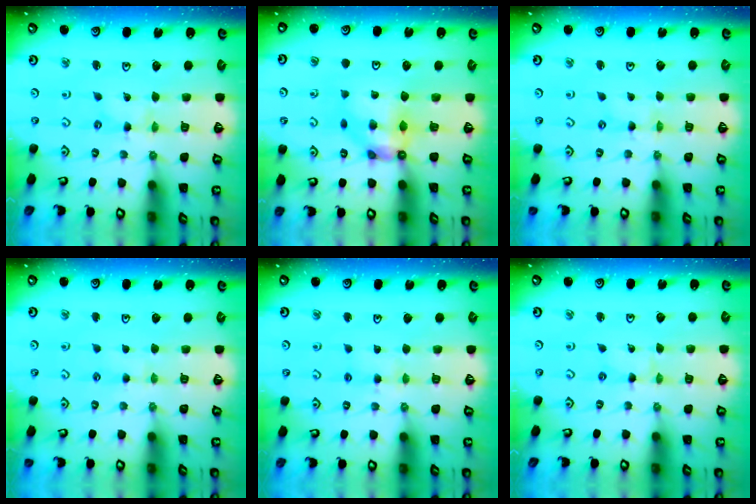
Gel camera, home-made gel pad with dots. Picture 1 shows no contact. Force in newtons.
{"total": 6.6, "press": 6.6, "slide": 0.6}
{"total": 0.0}
{"total": 2.4, "press": 2.3, "slide": 0.4}
{"total": 5.6, "press": 5.6, "slide": 0.6}
{"total": 0.6, "press": 0.6, "slide": 0.1}